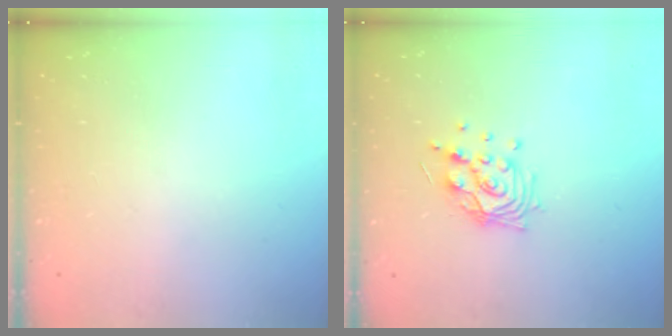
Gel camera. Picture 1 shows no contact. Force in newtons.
{"total": 12.2, "press": 11.5, "slide": 4.1}